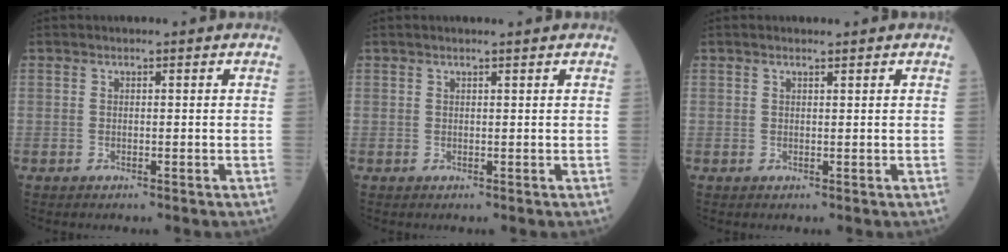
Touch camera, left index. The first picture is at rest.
{"total": 1.3, "force": [1.1, -0.2, 0.7], "torque": [-0.010, 0.005, 0.020]}
{"total": 0.8, "force": [0.7, 0.0, 0.4], "torque": [-0.012, 0.005, 0.014]}